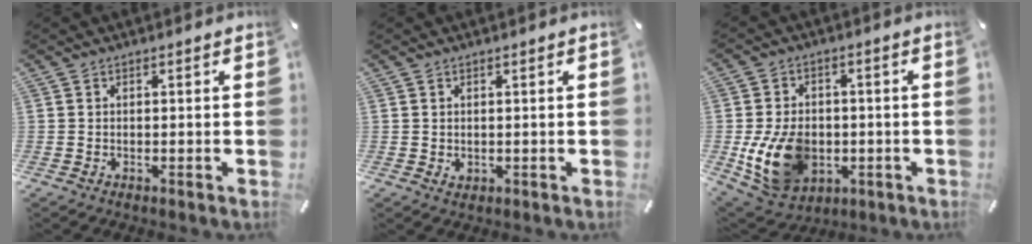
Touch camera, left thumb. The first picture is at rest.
{"total": 0.7, "force": [0.3, 0.6, 0.3], "torque": [-0.007, 0.004, 0.005]}
{"total": 14.4, "force": [-2.9, 10.9, 9.0], "torque": [-0.180, 0.005, -0.049]}